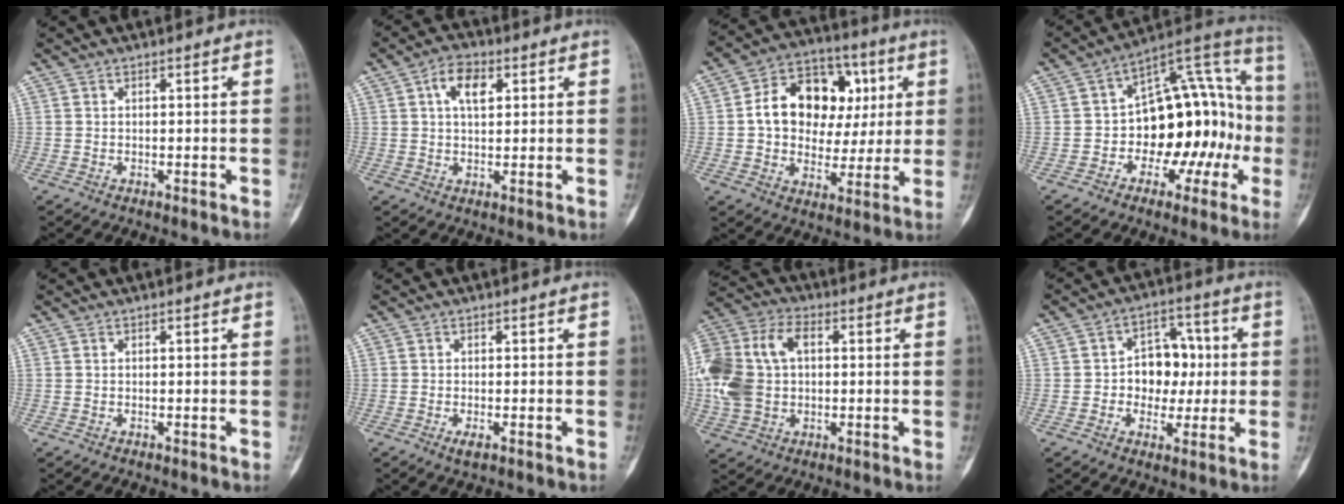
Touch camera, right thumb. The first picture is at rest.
{"total": 6.2, "force": [2.2, 3.7, 4.5], "torque": [-0.068, 0.004, 0.035]}
{"total": 17.4, "force": [3.0, 13.1, 11.0], "torque": [-0.132, 0.020, 0.047]}
{"total": 20.6, "force": [-2.8, 12.7, 16.0], "torque": [-0.161, 0.065, -0.035]}
{"total": 0.0}
{"total": 1.3, "force": [-0.6, 0.6, 1.0], "torque": [-0.019, -0.003, -0.011]}
{"total": 17.7, "force": [1.4, 12.1, 12.7], "torque": [-0.284, 0.027, 0.026]}
{"total": 9.7, "force": [0.1, 7.5, 6.2], "torque": [-0.038, 0.024, -0.002]}